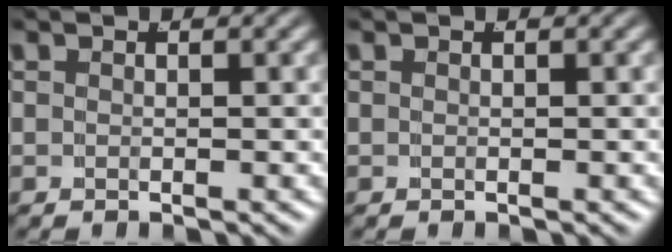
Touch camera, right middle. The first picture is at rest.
{"total": 0.0}